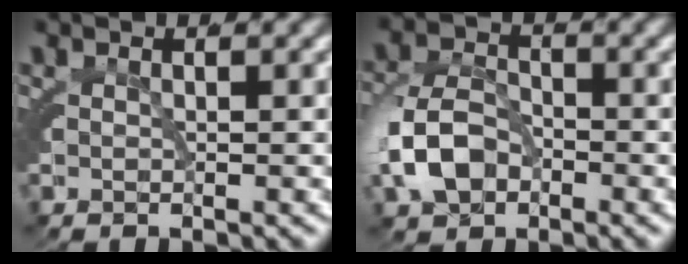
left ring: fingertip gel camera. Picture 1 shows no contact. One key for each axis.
{"total": 4.8, "fx": -1.4, "fy": 3.4, "fz": 3.0, "tx": -0.069, "ty": -0.011, "tz": -0.016}